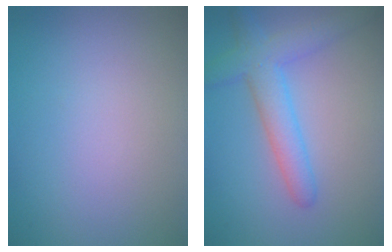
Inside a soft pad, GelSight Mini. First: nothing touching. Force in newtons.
{"total": 4.3, "press": 4.3, "slide": 0.3}